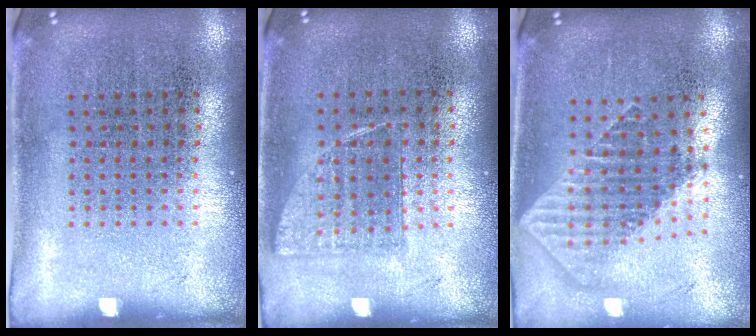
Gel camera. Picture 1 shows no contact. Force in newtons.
{"total": 0.8, "press": 0.7, "slide": 0.2}
{"total": 1.8, "press": 1.5, "slide": 1.1}